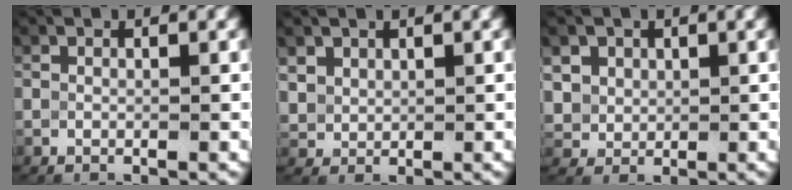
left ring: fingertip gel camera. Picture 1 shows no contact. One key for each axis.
{"total": 2.2, "fx": 1.2, "fy": 1.7, "fz": 0.8, "tx": -0.028, "ty": -0.005, "tz": 0.034}
{"total": 3.9, "fx": 1.2, "fy": 3.4, "fz": 1.5, "tx": -0.047, "ty": -0.014, "tz": 0.033}